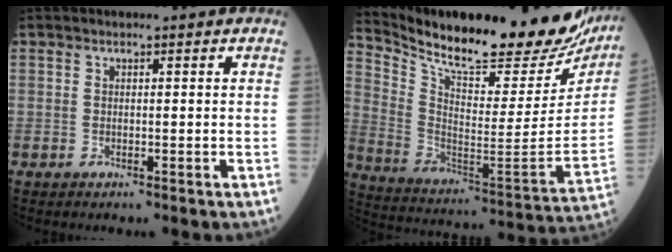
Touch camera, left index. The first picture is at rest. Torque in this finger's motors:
{"motor_torque": [-0.06, -1.20, 0.50, 0.14]}